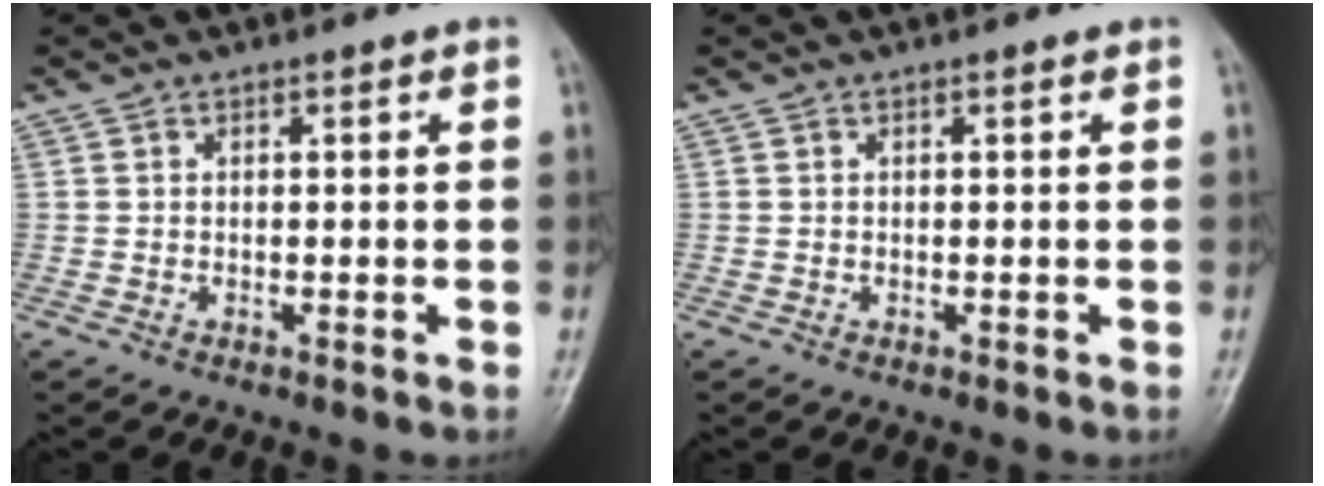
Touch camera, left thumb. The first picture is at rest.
{"total": 0.0}